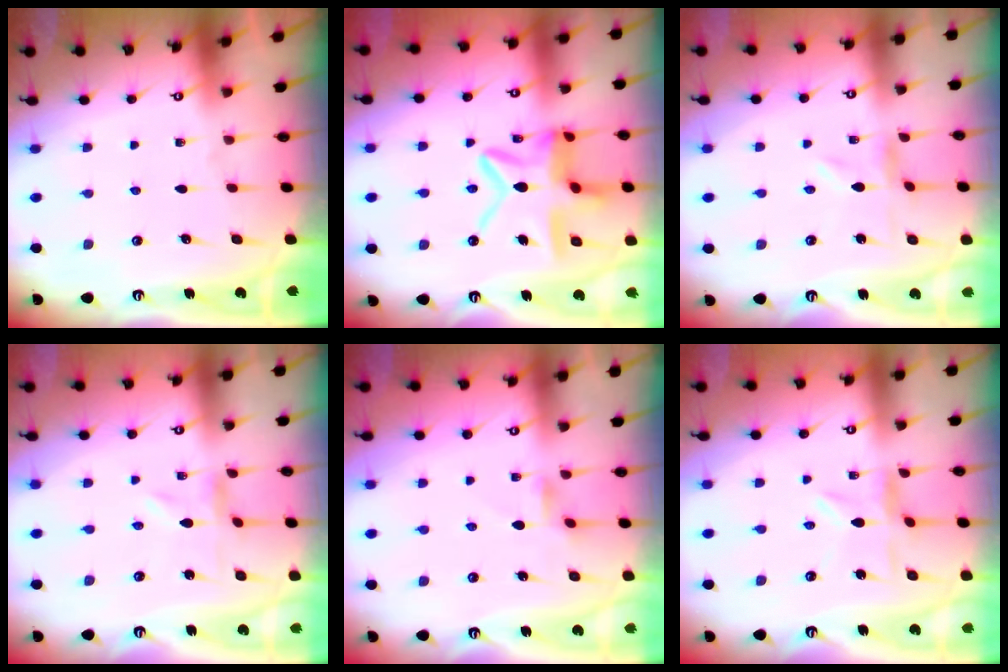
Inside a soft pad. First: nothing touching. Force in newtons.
{"total": 15.3, "press": 15.2, "slide": 1.5}
{"total": 0.6, "press": 0.6, "slide": 0.2}
{"total": 0.0}
{"total": 2.5, "press": 2.5, "slide": 0.4}
{"total": 2.4, "press": 2.4, "slide": 0.3}